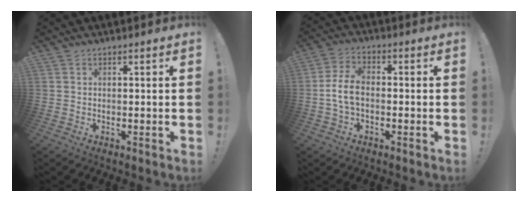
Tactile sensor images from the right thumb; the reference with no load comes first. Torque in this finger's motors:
{"motor_torque": [0.10, -0.06, 0.74, -0.36, 0.17]}